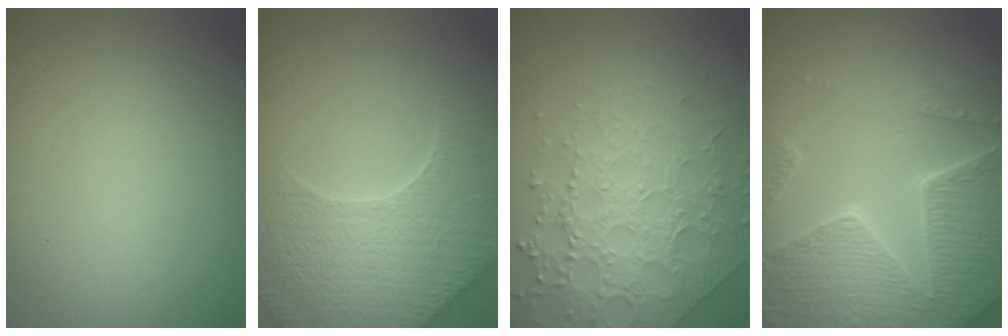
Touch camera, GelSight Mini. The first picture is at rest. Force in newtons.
{"total": 7.6, "press": 5.8, "slide": 4.9}
{"total": 5.2, "press": 4.7, "slide": 2.1}
{"total": 8.1, "press": 5.9, "slide": 5.5}